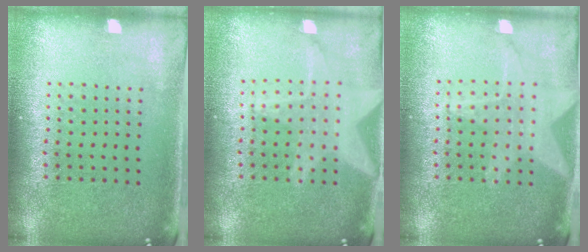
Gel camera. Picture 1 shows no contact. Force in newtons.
{"total": 1.9, "press": 1.9, "slide": 0.2}
{"total": 1.3, "press": 1.3, "slide": 0.2}